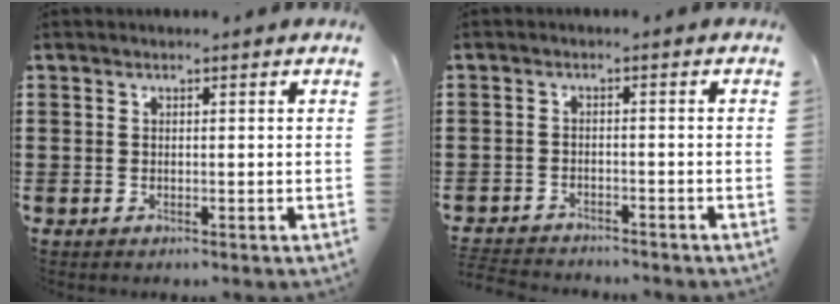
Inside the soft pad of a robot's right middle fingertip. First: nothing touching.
{"total": 2.5, "force": [-2.5, 0.2, -0.1], "torque": [-0.004, -0.002, -0.055]}